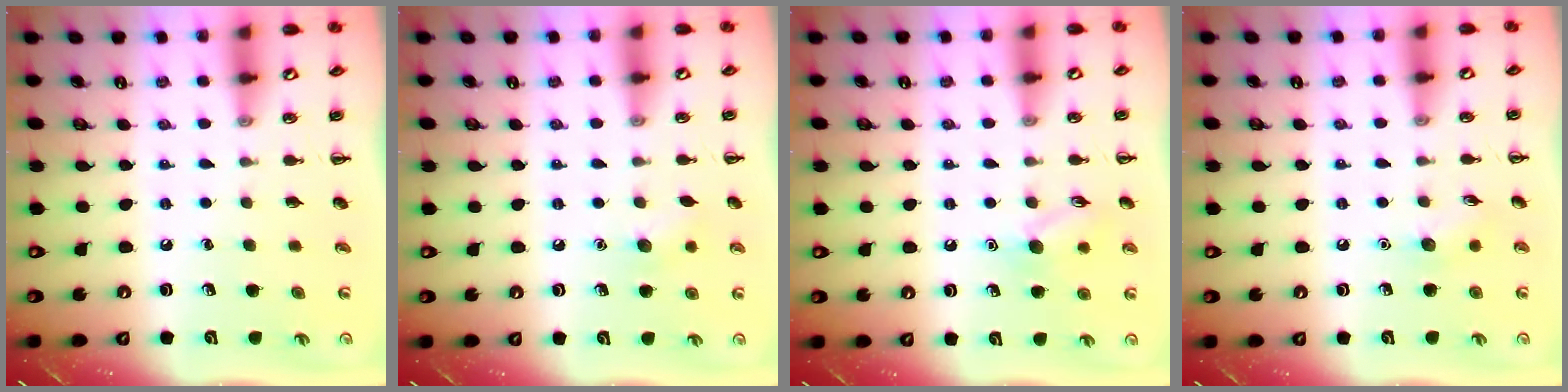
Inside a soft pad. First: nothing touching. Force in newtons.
{"total": 5.7, "press": 5.6, "slide": 1.3}
{"total": 8.5, "press": 8.5, "slide": 1.1}
{"total": 6.9, "press": 6.6, "slide": 1.7}